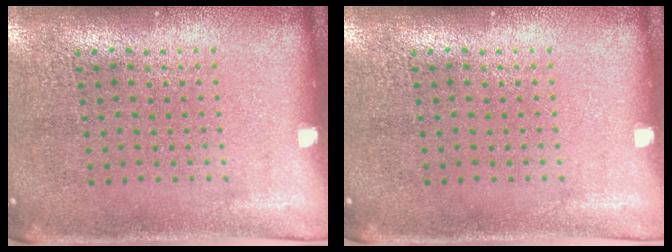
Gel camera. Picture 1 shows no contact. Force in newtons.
{"total": 0.0}